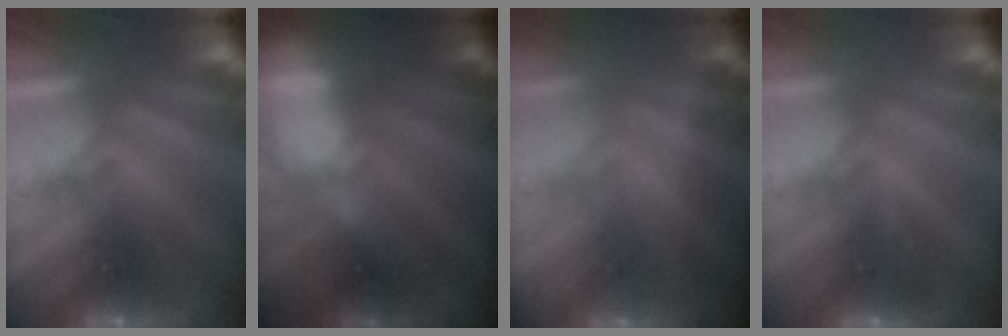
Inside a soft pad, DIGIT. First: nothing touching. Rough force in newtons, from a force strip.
{"total": 9.1}
{"total": 1.7}
{"total": 3.2}